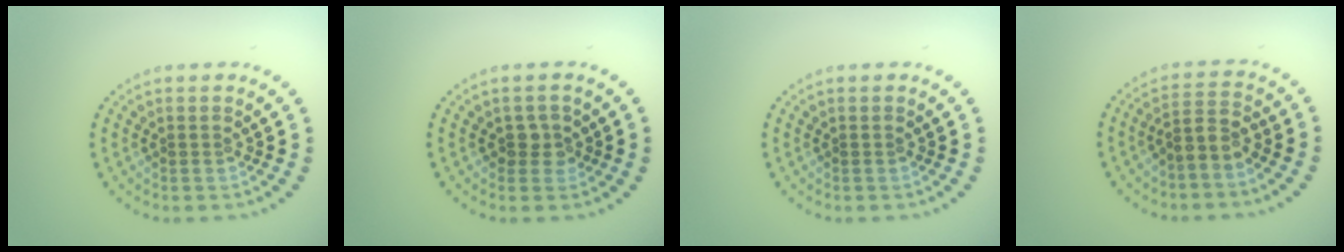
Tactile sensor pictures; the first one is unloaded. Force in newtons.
{"total": 1.7, "press": 1.6, "slide": 0.6}
{"total": 0.0}
{"total": 2.3, "press": 1.8, "slide": 1.4}